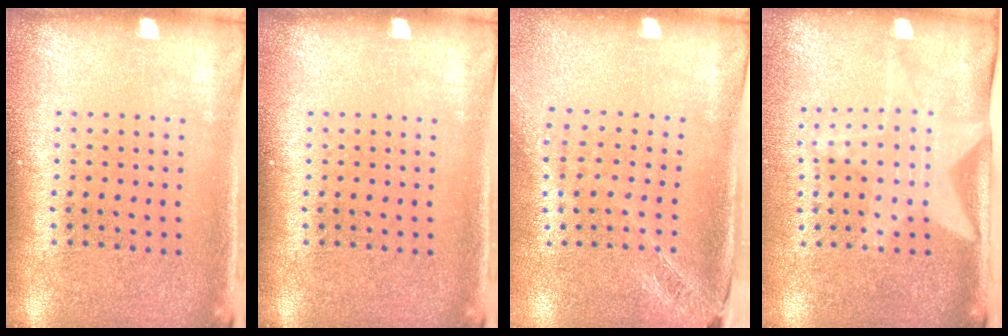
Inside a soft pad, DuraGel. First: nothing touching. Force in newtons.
{"total": 0.0}
{"total": 1.9, "press": 1.6, "slide": 1.0}
{"total": 2.0, "press": 1.6, "slide": 1.2}